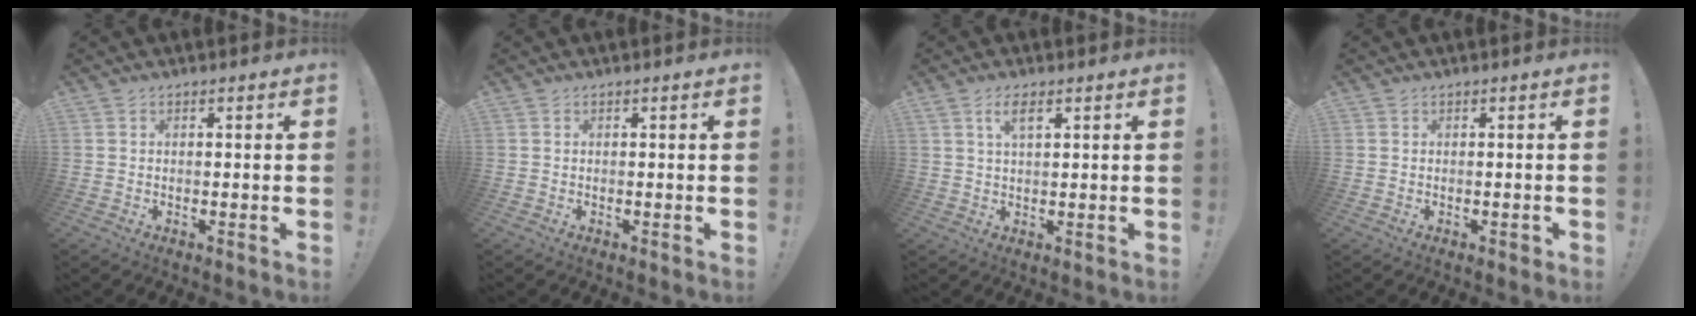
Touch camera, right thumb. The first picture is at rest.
{"total": 0.0}
{"total": 4.1, "force": [2.1, 1.4, 3.3], "torque": [-0.062, -0.001, 0.034]}
{"total": 1.0, "force": [-0.1, 0.8, 0.6], "torque": [-0.006, 0.001, -0.002]}